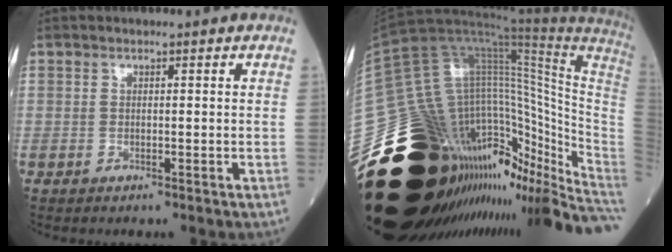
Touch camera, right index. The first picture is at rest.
{"total": 45.5, "force": [-24.0, 13.9, 36.1], "torque": [-0.518, 0.014, -0.361]}